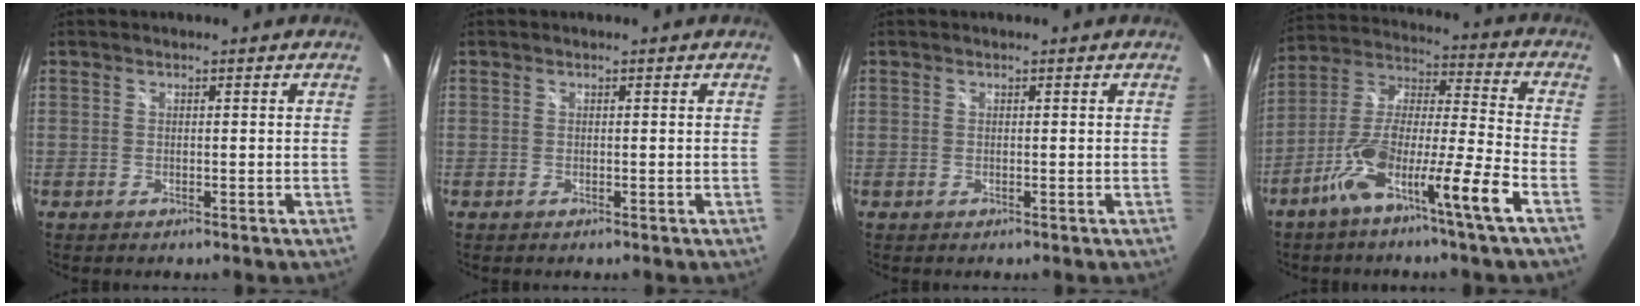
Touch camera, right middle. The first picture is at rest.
{"total": 0.0}
{"total": 0.0}
{"total": 14.4, "force": [-8.5, -0.4, 11.7], "torque": [-0.210, -0.006, -0.158]}